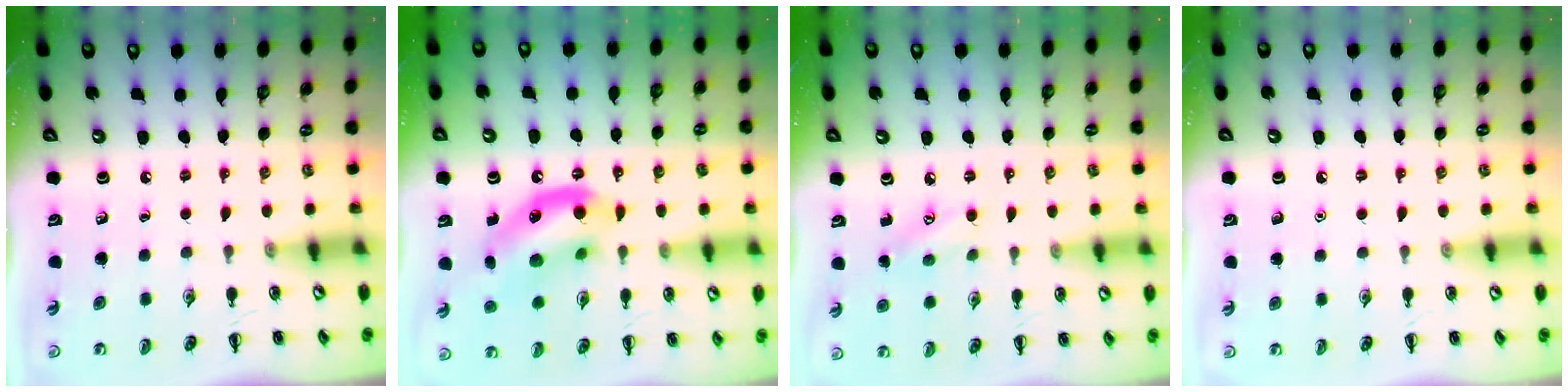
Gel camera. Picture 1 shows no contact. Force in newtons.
{"total": 13.8, "press": 13.6, "slide": 2.8}
{"total": 6.2, "press": 6.1, "slide": 1.2}
{"total": 1.5, "press": 1.5, "slide": 0.1}